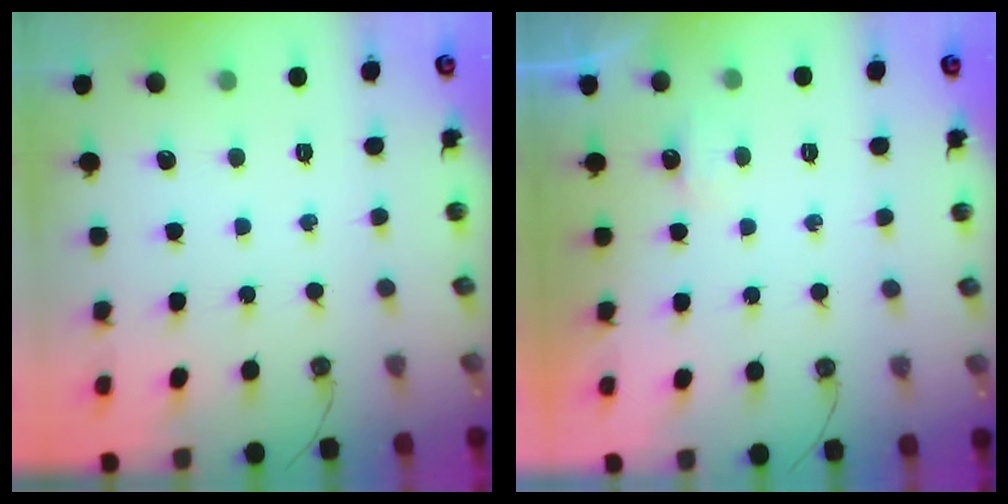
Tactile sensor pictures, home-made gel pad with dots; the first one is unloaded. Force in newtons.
{"total": 2.6, "press": 2.6, "slide": 0.4}